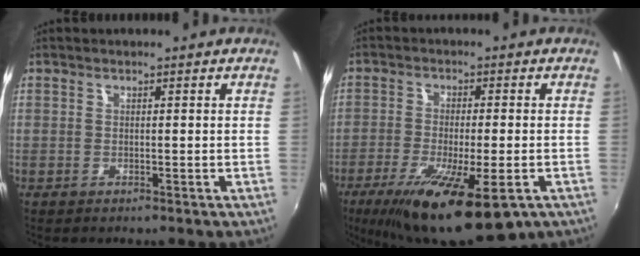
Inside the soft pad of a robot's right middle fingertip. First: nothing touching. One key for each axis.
{"total": 17.6, "fx": -10.4, "fy": 4.8, "fz": 13.4, "tx": -0.251, "ty": -0.058, "tz": -0.165}